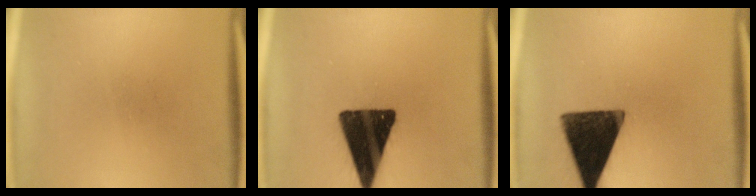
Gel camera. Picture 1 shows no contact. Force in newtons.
{"total": 17.2}
{"total": 14.7}